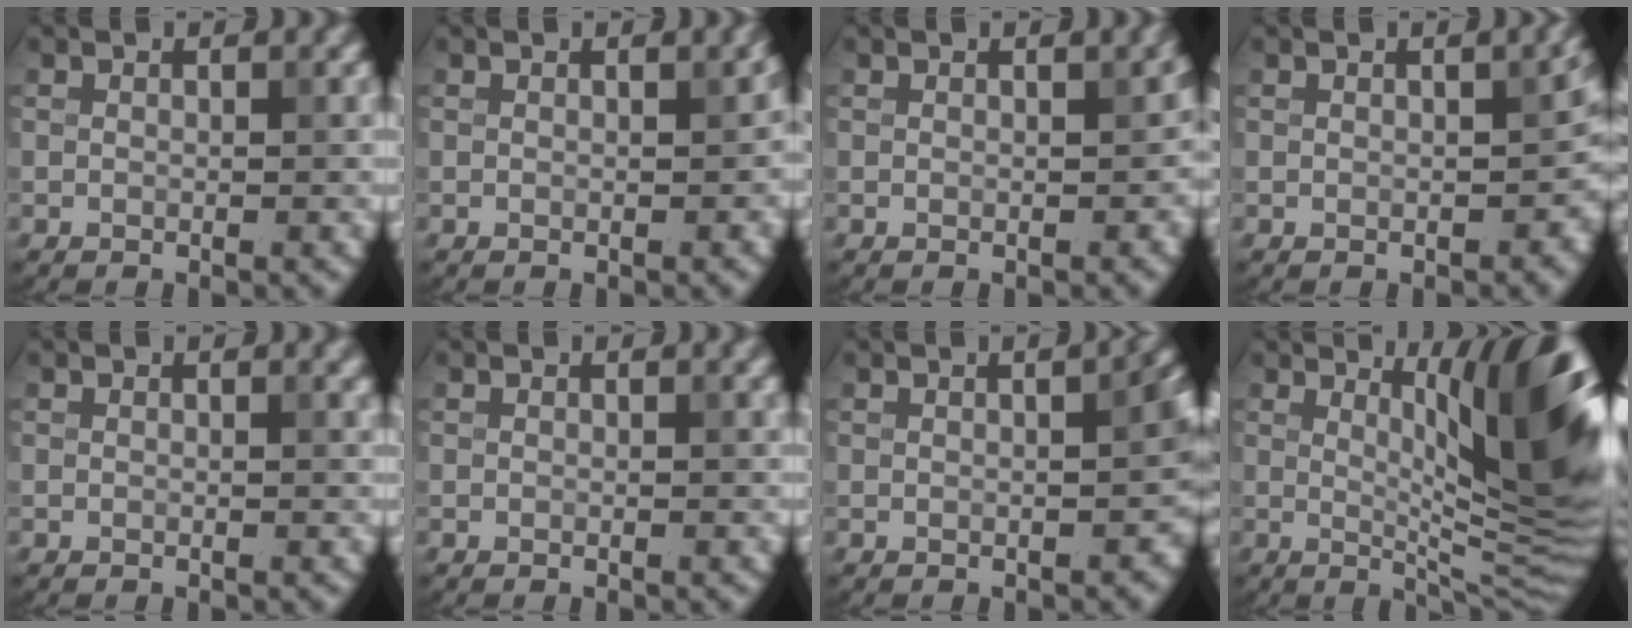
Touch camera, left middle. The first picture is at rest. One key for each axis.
{"total": 1.2, "fx": 0.2, "fy": 0.5, "fz": 1.1, "tx": -0.007, "ty": 0.007, "tz": 0.011}
{"total": 1.6, "fx": 0.3, "fy": 0.8, "fz": 1.4, "tx": -0.011, "ty": 0.006, "tz": 0.012}
{"total": 3.4, "fx": -0.1, "fy": 1.9, "fz": 2.9, "tx": -0.024, "ty": 0.006, "tz": 0.008}
{"total": 1.0, "fx": 0.6, "fy": 0.5, "fz": 0.7, "tx": 0.000, "ty": 0.004, "tz": 0.007}
{"total": 0.7, "fx": 0.4, "fy": 0.3, "fz": 0.6, "tx": -0.003, "ty": 0.003, "tz": 0.005}
{"total": 2.9, "fx": -0.1, "fy": 1.0, "fz": 2.7, "tx": -0.024, "ty": 0.012, "tz": 0.006}
{"total": 12.0, "fx": 3.1, "fy": 3.0, "fz": 11.2, "tx": -0.120, "ty": -0.001, "tz": 0.049}